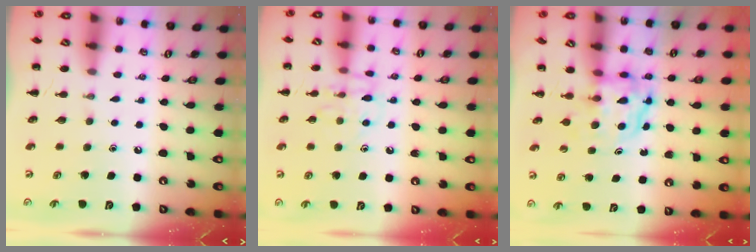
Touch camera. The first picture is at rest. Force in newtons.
{"total": 8.7, "press": 8.7, "slide": 0.5}
{"total": 3.9, "press": 3.9, "slide": 0.4}